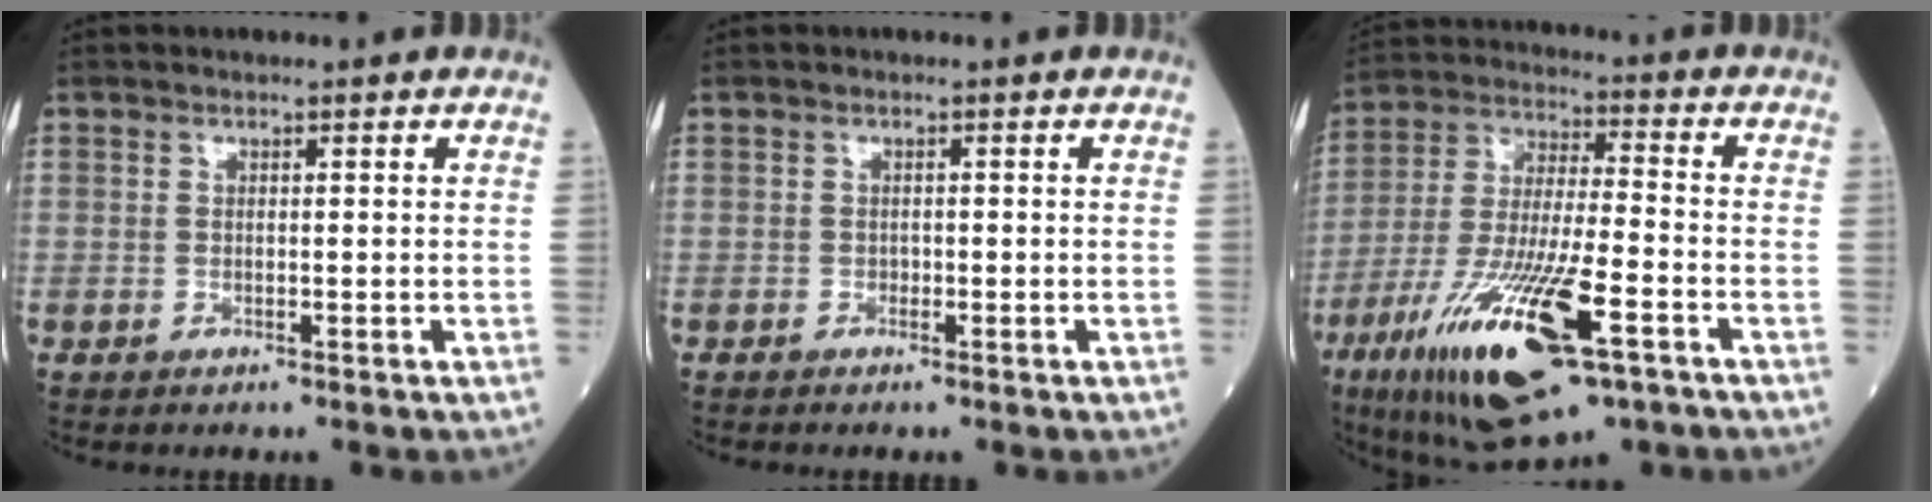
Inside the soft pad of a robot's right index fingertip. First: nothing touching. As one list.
[{"total": 0.7, "force": [-0.5, 0.4, 0.2], "torque": [-0.007, 0.000, -0.011]}, {"total": 20.3, "force": [-10.0, 4.3, 17.1], "torque": [-0.349, -0.036, -0.171]}]